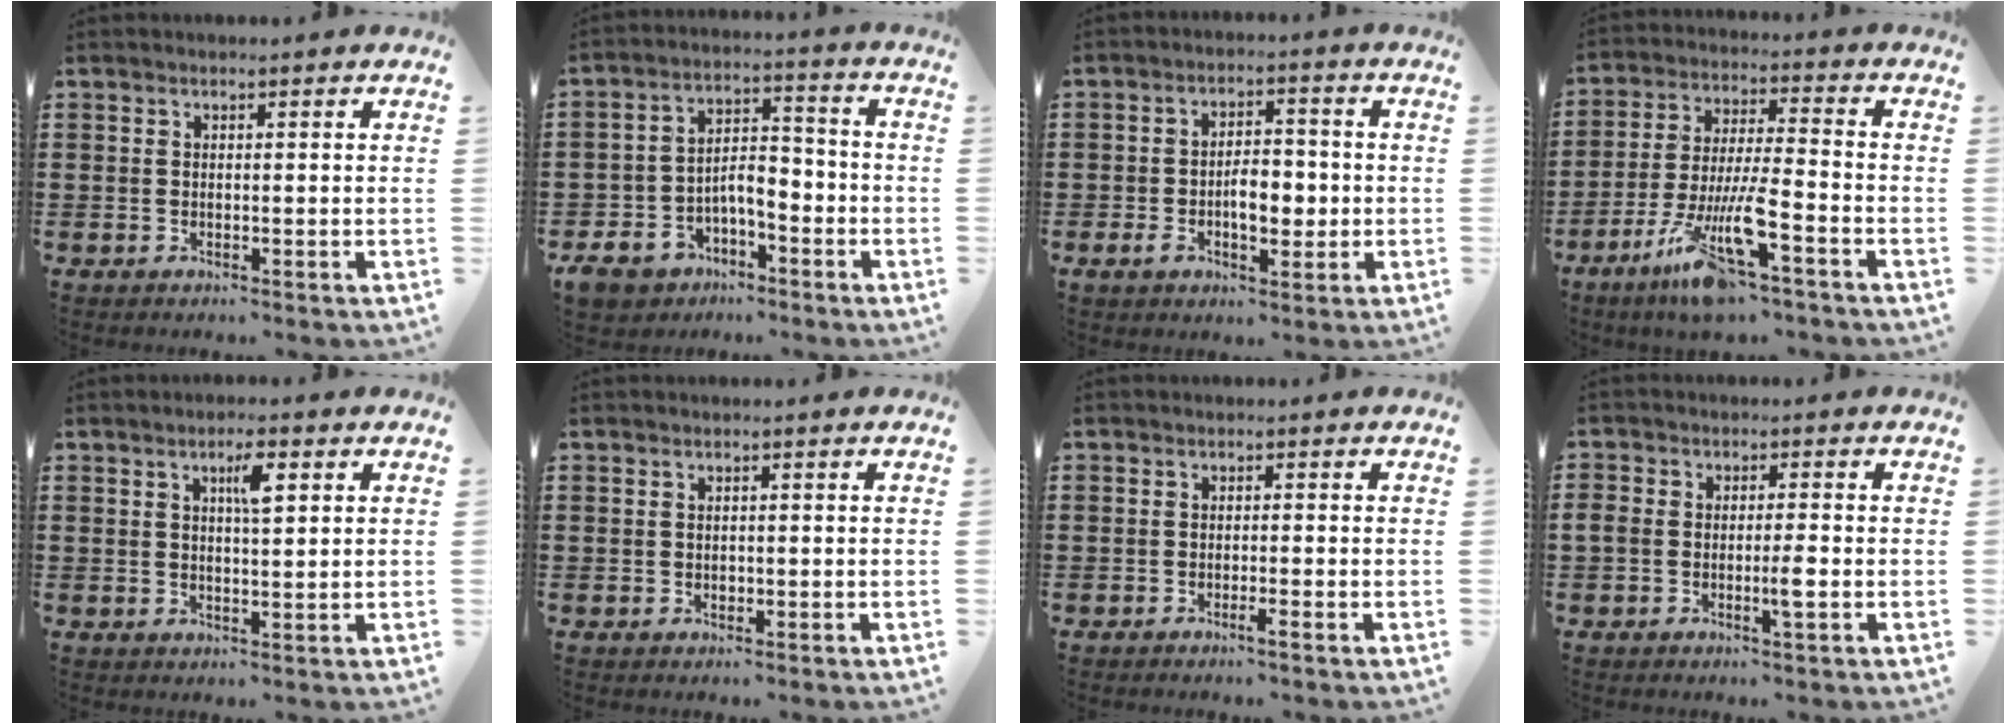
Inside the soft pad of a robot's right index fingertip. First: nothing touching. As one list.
[{"total": 6.1, "force": [-3.6, 3.8, 3.1], "torque": [-0.070, 0.017, -0.074]}, {"total": 6.2, "force": [-1.1, 3.5, 5.0], "torque": [-0.076, 0.005, -0.025]}, {"total": 12.4, "force": [-7.7, 1.7, 9.6], "torque": [-0.211, -0.014, -0.148]}, {"total": 3.9, "force": [1.5, 0.9, 3.5], "torque": [-0.057, 0.003, 0.019]}, {"total": 0.6, "force": [-0.1, 0.5, 0.4], "torque": [-0.009, 0.000, -0.002]}, {"total": 1.4, "force": [-1.0, -0.1, 1.0], "torque": [-0.018, -0.005, -0.018]}, {"total": 3.3, "force": [-1.2, 0.9, 2.9], "torque": [-0.066, -0.002, -0.027]}]